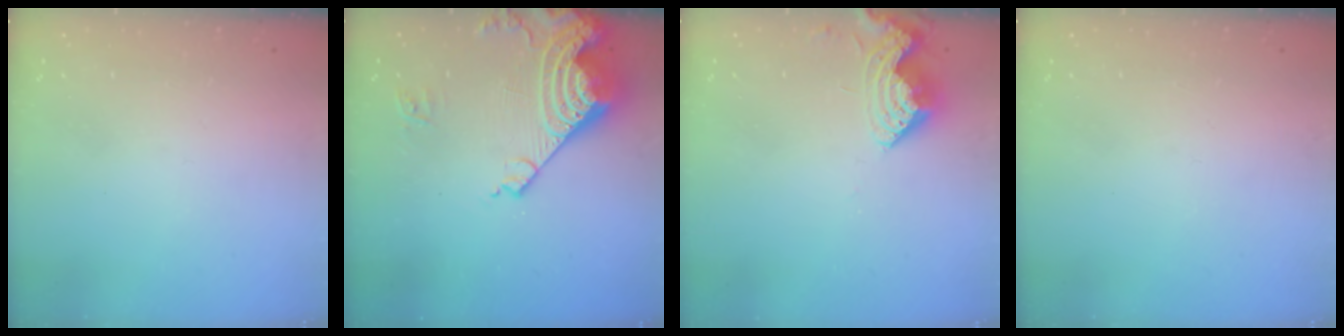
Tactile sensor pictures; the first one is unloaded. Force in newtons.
{"total": 16.1, "press": 16.0, "slide": 1.9}
{"total": 9.3, "press": 9.3, "slide": 0.3}
{"total": 0.0}